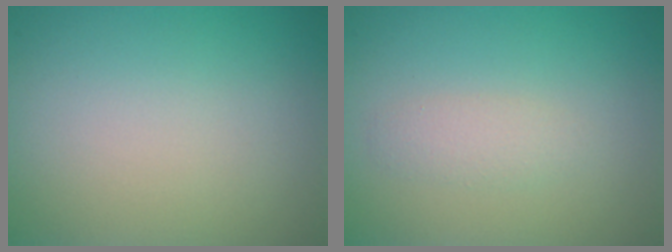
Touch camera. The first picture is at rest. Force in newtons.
{"total": 1.4, "press": 1.4, "slide": 0.1}